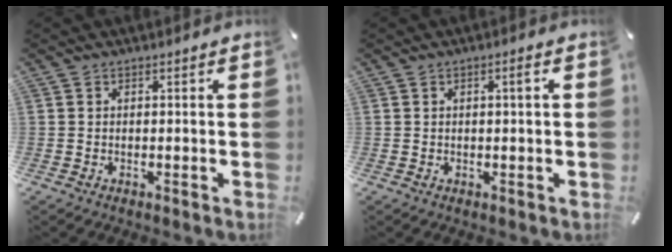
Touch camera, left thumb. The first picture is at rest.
{"total": 1.7, "force": [0.4, 0.2, 1.7], "torque": [-0.031, 0.002, 0.005]}